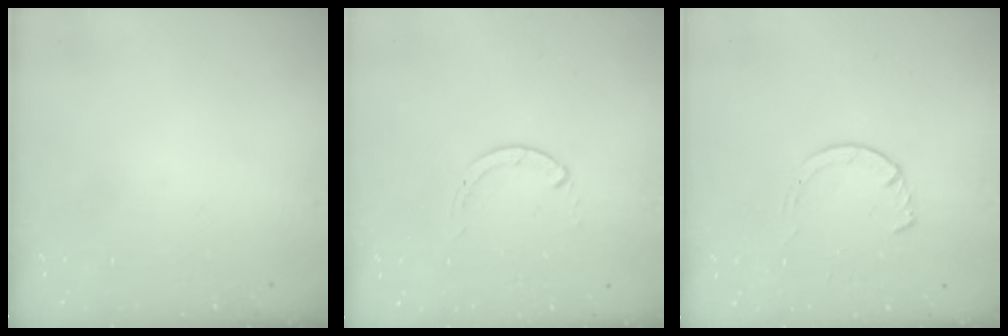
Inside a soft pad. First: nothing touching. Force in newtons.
{"total": 0.0}
{"total": 3.6, "press": 3.6, "slide": 0.5}